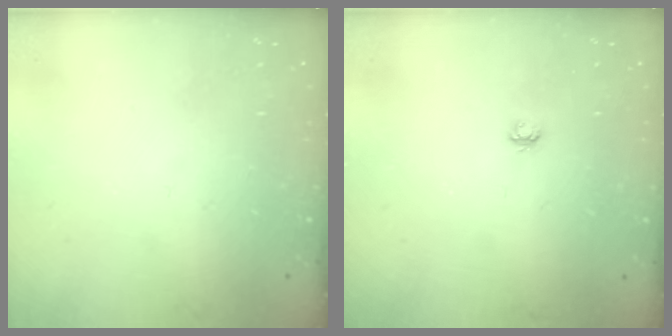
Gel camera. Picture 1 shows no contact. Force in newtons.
{"total": 3.2, "press": 3.2, "slide": 0.3}